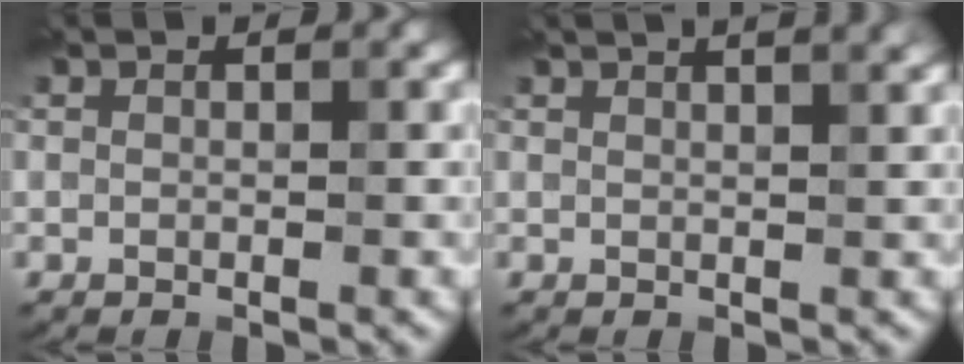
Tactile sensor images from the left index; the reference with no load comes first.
{"total": 6.1, "force": [3.9, 2.7, 3.9], "torque": [-0.021, 0.048, 0.019]}